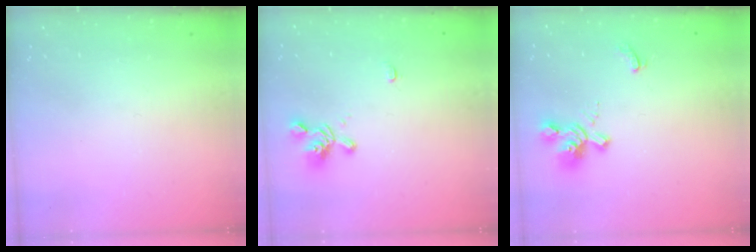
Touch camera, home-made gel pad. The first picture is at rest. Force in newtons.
{"total": 2.0, "press": 1.8, "slide": 0.9}
{"total": 2.1, "press": 1.6, "slide": 1.4}